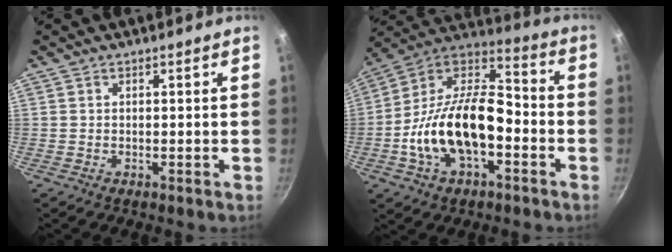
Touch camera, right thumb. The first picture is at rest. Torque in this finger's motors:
{"motor_torque": [2.16, 2.85, 1.58, -1.19, 0.41]}